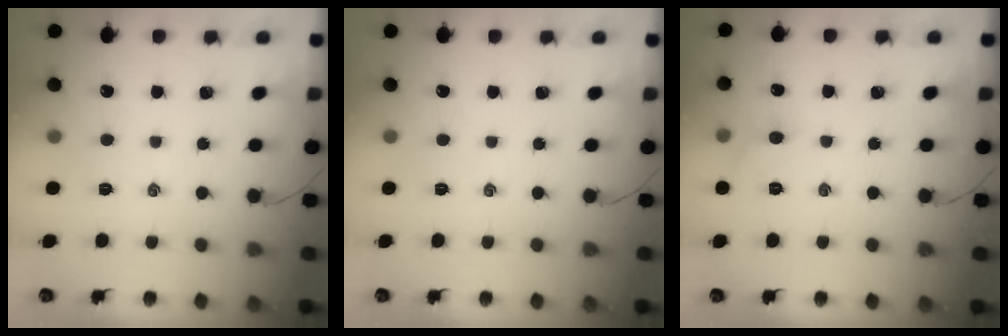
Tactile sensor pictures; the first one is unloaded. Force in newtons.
{"total": 0.0}
{"total": 4.7, "press": 4.4, "slide": 1.6}